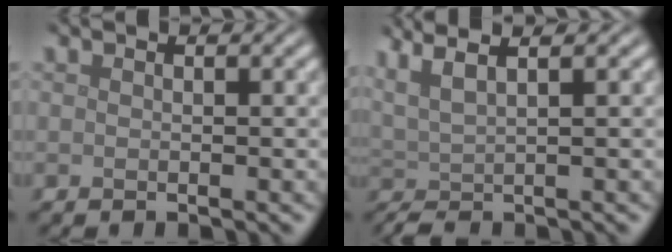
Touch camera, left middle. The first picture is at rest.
{"total": 4.4, "force": [2.2, 1.2, 3.6], "torque": [-0.060, 0.013, 0.036]}